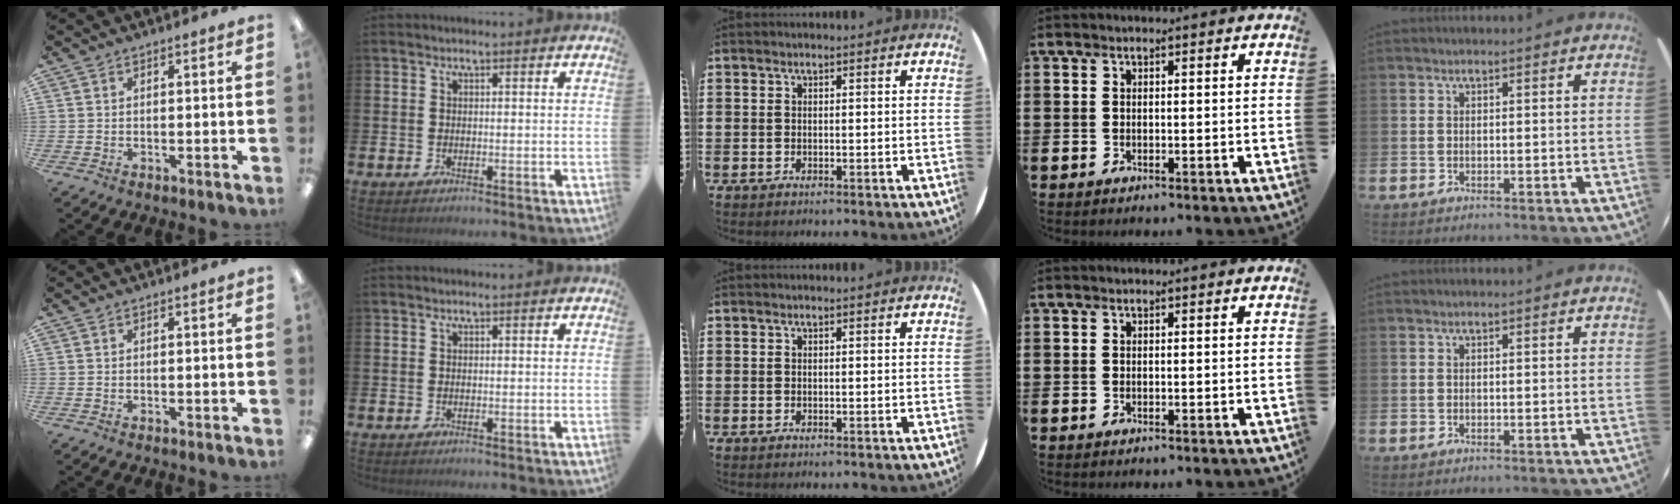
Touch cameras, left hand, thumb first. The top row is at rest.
{}